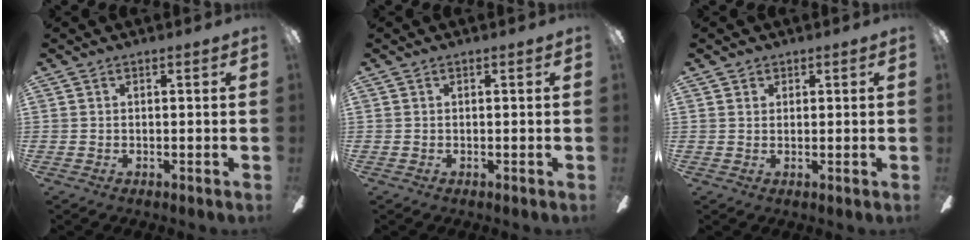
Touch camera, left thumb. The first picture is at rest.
{"total": 0.0}
{"total": 1.2, "force": [0.9, 0.8, 0.0], "torque": [0.007, -0.002, 0.015]}